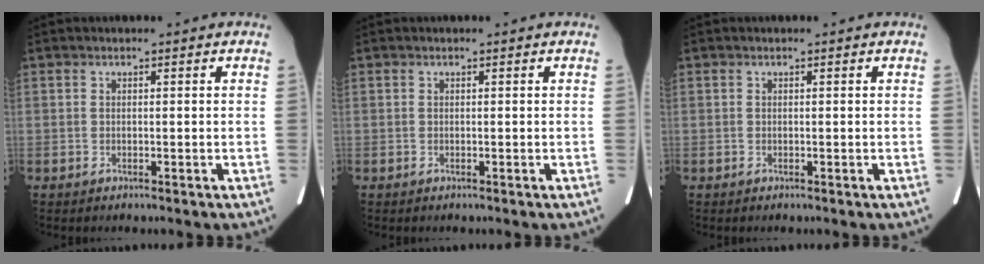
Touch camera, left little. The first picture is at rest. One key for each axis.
{"total": 0.0}
{"total": 0.0}